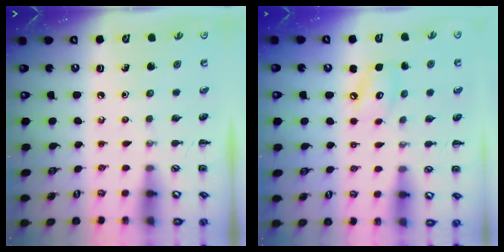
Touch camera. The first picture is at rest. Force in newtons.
{"total": 7.0, "press": 7.0, "slide": 1.0}